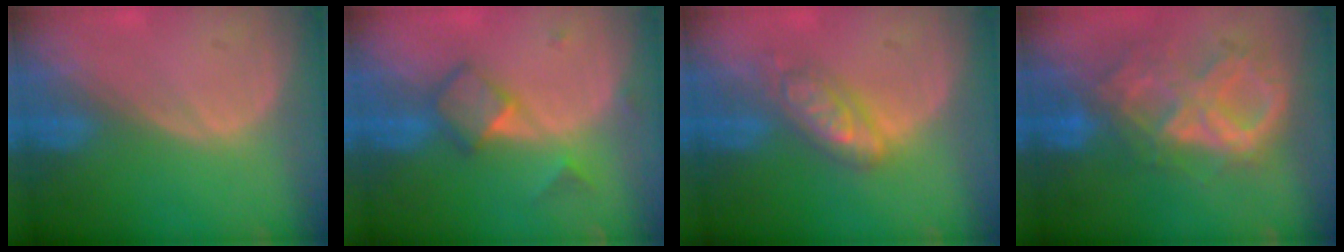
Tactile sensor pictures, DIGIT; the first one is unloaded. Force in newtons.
{"total": 4.9, "press": 4.8, "slide": 0.9}
{"total": 5.5, "press": 5.5, "slide": 0.2}
{"total": 10.2, "press": 8.7, "slide": 5.3}